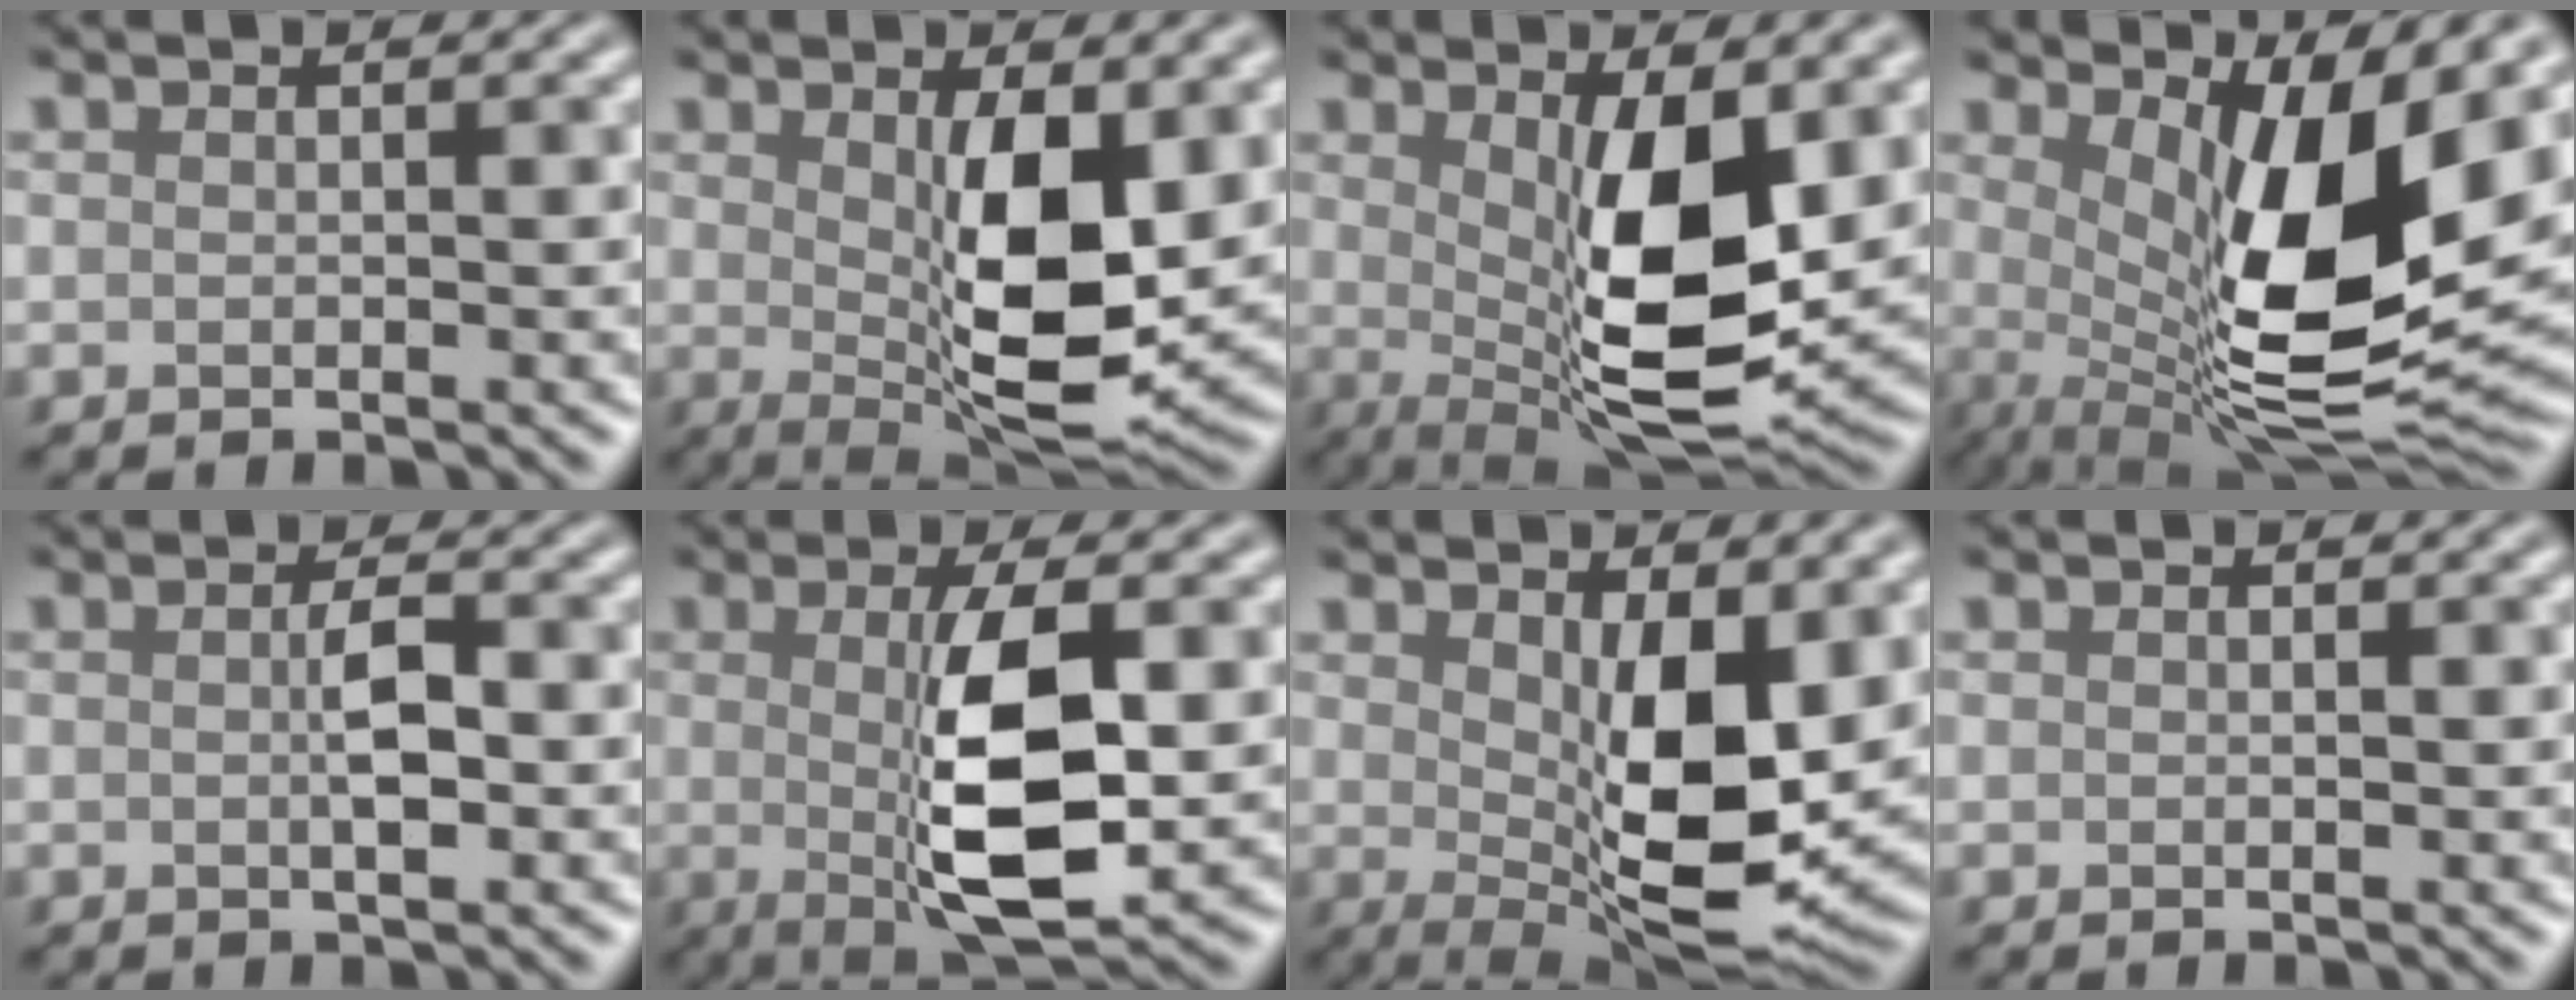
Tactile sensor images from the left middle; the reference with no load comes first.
{"total": 8.6, "force": [0.5, 2.8, 8.1], "torque": [-0.133, -0.014, 0.021]}
{"total": 9.8, "force": [0.7, 3.4, 9.2], "torque": [-0.156, -0.021, 0.025]}
{"total": 12.0, "force": [2.1, 3.7, 11.3], "torque": [-0.175, -0.026, 0.047]}
{"total": 1.9, "force": [-0.5, 0.2, 1.9], "torque": [-0.038, 0.000, -0.002]}
{"total": 7.6, "force": [-0.5, 2.0, 7.3], "torque": [-0.124, -0.007, 0.001]}
{"total": 9.6, "force": [0.7, 3.5, 8.8], "torque": [-0.143, -0.017, 0.024]}
{"total": 0.0}